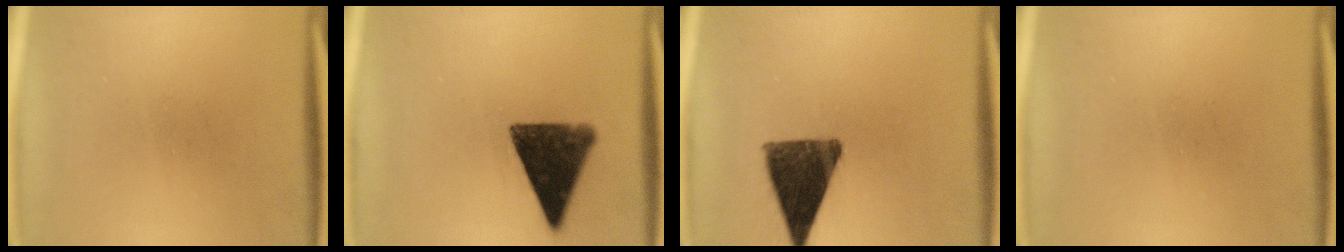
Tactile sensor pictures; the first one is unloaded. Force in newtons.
{"total": 12.8}
{"total": 12.2}
{"total": 0.0}